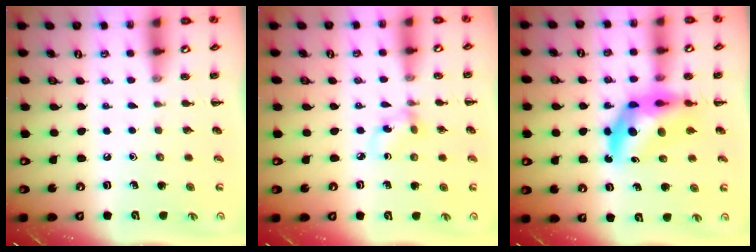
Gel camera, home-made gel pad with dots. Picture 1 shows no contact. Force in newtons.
{"total": 2.9, "press": 2.9, "slide": 0.7}
{"total": 10.7, "press": 10.2, "slide": 3.4}